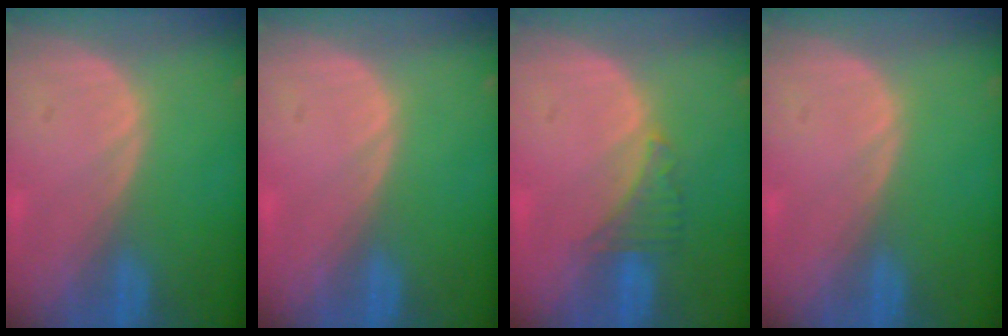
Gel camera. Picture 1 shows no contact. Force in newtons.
{"total": 0.0}
{"total": 2.9, "press": 2.9, "slide": 0.6}
{"total": 0.0}